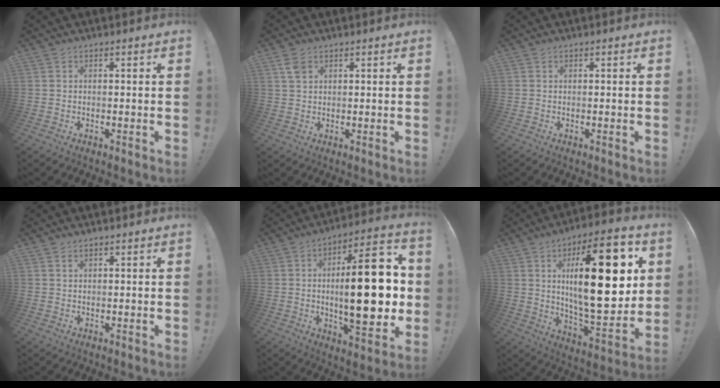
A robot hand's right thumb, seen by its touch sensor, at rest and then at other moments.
{"total": 3.6, "force": [1.9, 2.1, 2.2], "torque": [-0.031, -0.001, 0.034]}
{"total": 0.0}
{"total": 1.1, "force": [0.9, 0.5, 0.5], "torque": [-0.004, -0.001, 0.015]}
{"total": 25.0, "force": [0.3, 8.1, 23.6], "torque": [-0.370, -0.005, 0.002]}
{"total": 28.2, "force": [6.5, 10.0, 25.6], "torque": [-0.412, -0.030, 0.098]}